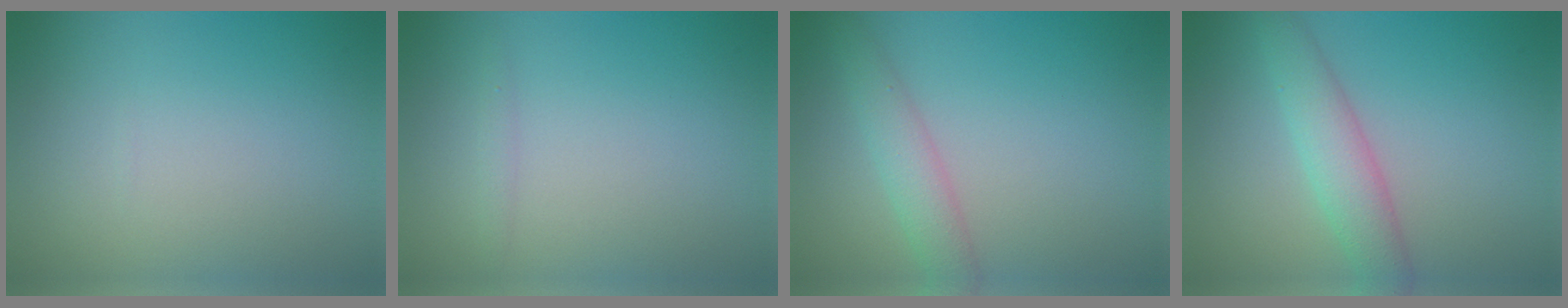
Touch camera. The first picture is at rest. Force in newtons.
{"total": 0.6, "press": 0.6, "slide": 0.0}
{"total": 2.7, "press": 2.7, "slide": 0.2}
{"total": 3.7, "press": 3.7, "slide": 0.1}